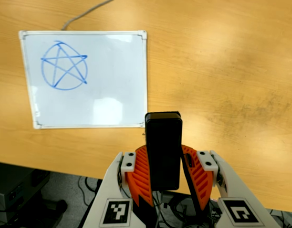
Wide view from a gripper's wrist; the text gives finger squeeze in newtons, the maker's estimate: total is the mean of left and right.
{"total": 6.0, "left": 5.6, "right": 6.5}